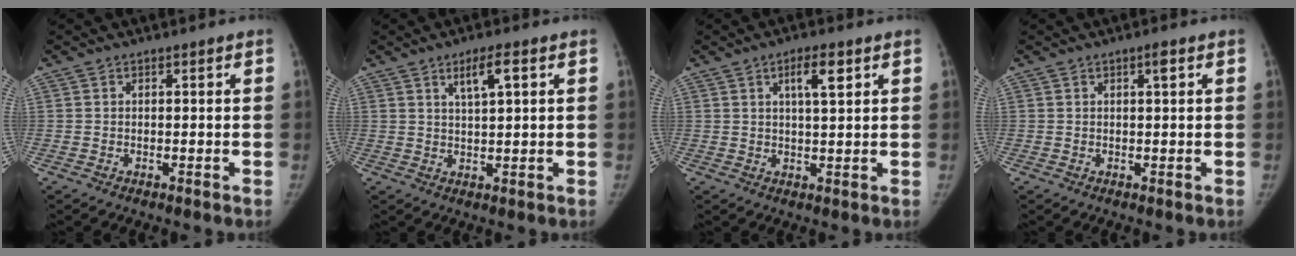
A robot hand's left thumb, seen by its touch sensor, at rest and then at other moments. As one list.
[{"total": 4.6, "force": [2.2, 0.8, 4.0], "torque": [-0.073, -0.008, 0.042]}, {"total": 5.0, "force": [2.3, 1.2, 4.3], "torque": [-0.070, -0.006, 0.040]}, {"total": 1.3, "force": [0.5, 0.1, 1.2], "torque": [-0.021, 0.000, 0.009]}]